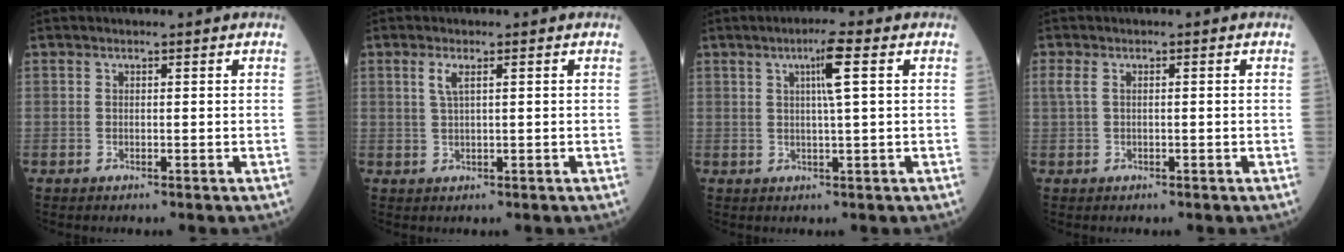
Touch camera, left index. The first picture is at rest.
{"total": 2.0, "force": [0.8, 0.2, 1.9], "torque": [-0.045, 0.000, 0.017]}
{"total": 4.3, "force": [1.4, -0.7, 4.1], "torque": [-0.070, -0.002, 0.021]}
{"total": 1.5, "force": [0.3, 0.5, 1.4], "torque": [-0.040, 0.011, 0.010]}